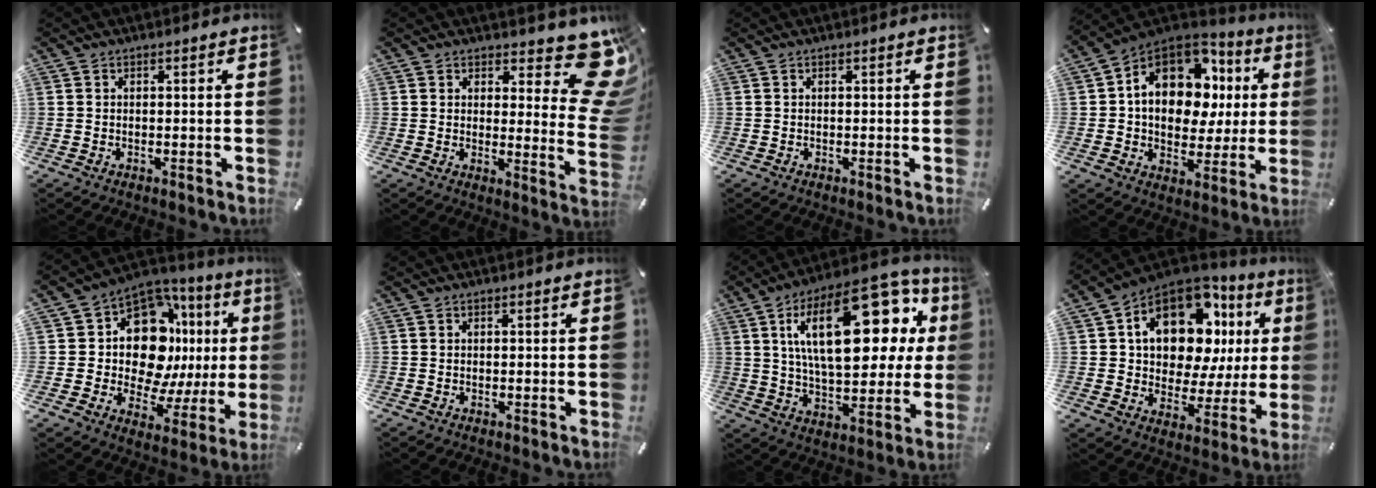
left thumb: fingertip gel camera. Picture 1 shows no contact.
{"total": 13.2, "force": [6.6, 6.2, 9.5], "torque": [-0.097, -0.063, 0.117]}
{"total": 0.0}
{"total": 17.1, "force": [4.4, 12.5, 10.8], "torque": [-0.182, -0.022, 0.078]}
{"total": 15.6, "force": [4.1, 10.9, 10.4], "torque": [-0.168, -0.052, 0.069]}
{"total": 0.0}
{"total": 28.3, "force": [10.0, 13.5, 22.8], "torque": [-0.361, -0.039, 0.158]}
{"total": 17.8, "force": [7.7, 10.7, 12.0], "torque": [-0.189, -0.050, 0.132]}